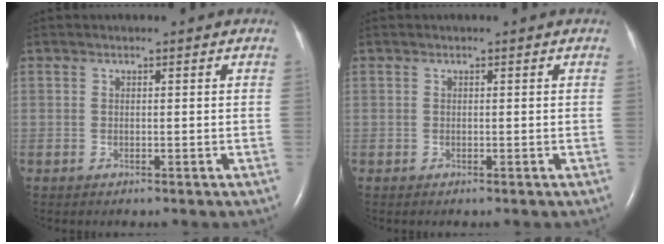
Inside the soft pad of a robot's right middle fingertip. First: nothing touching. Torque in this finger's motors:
{"motor_torque": [0.14, -0.09, 0.00, 0.00]}